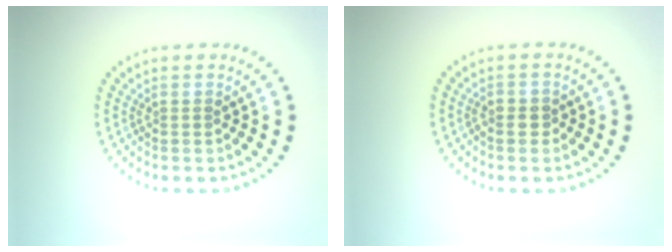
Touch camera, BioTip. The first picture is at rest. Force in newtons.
{"total": 1.1, "press": 1.1, "slide": 0.3}